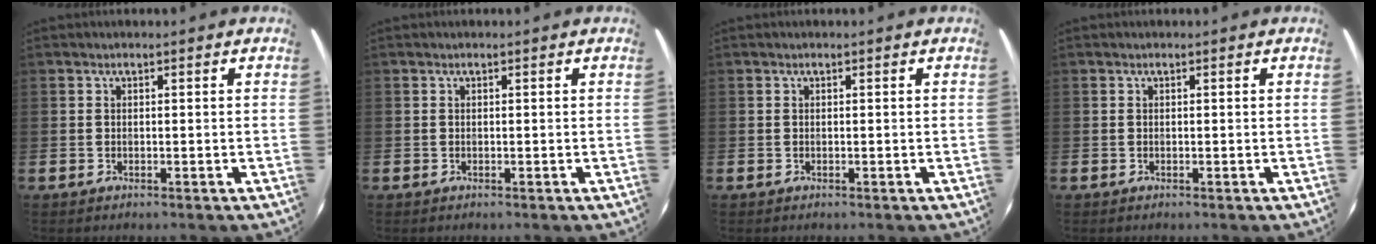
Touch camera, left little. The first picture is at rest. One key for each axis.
{"total": 0.0}
{"total": 0.0}
{"total": 0.0}